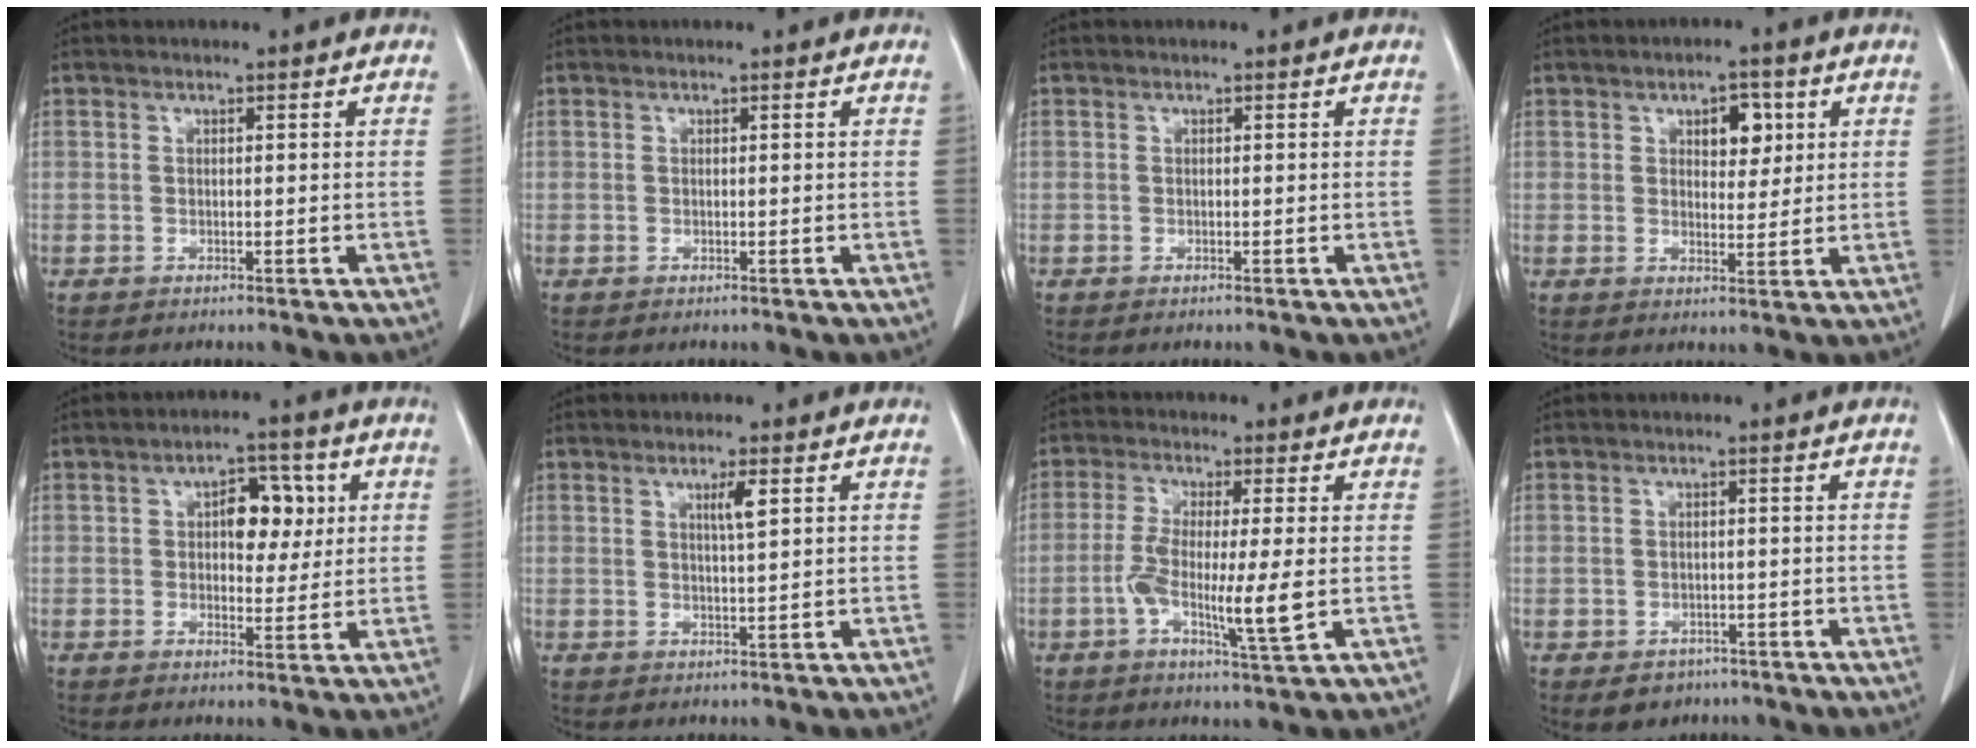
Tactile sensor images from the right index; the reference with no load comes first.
{"total": 0.0}
{"total": 0.0}
{"total": 4.8, "force": [1.9, 2.6, 3.6], "torque": [-0.049, 0.007, 0.029]}
{"total": 6.5, "force": [1.5, 3.6, 5.2], "torque": [-0.069, 0.018, 0.024]}
{"total": 2.6, "force": [1.1, 0.0, 2.4], "torque": [-0.044, -0.003, 0.019]}
{"total": 8.7, "force": [-1.6, 0.4, 8.5], "torque": [-0.160, -0.015, -0.034]}
{"total": 3.5, "force": [-2.0, 2.7, 0.8], "torque": [-0.005, 0.007, -0.021]}